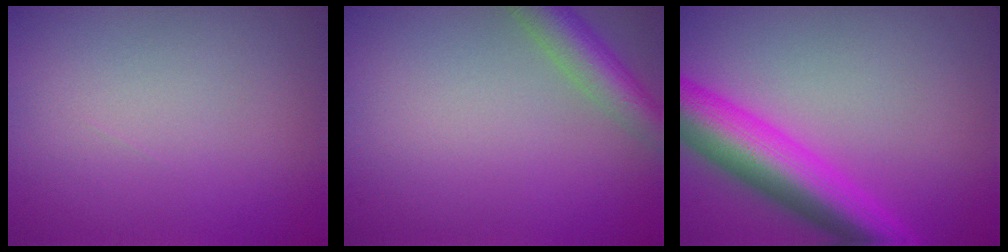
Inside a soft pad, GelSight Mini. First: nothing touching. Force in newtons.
{"total": 4.1, "press": 4.1, "slide": 0.3}
{"total": 8.2, "press": 8.2, "slide": 0.2}